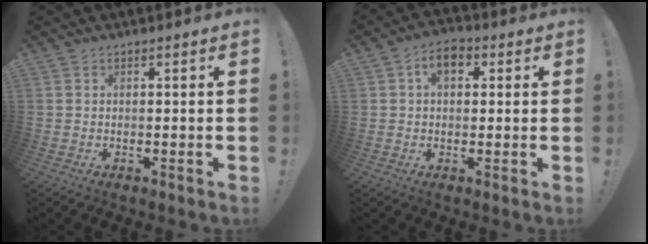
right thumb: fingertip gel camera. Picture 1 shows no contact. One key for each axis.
{"total": 6.3, "fx": 1.7, "fy": 4.2, "fz": 4.3, "tx": -0.066, "ty": 0.007, "tz": 0.029}